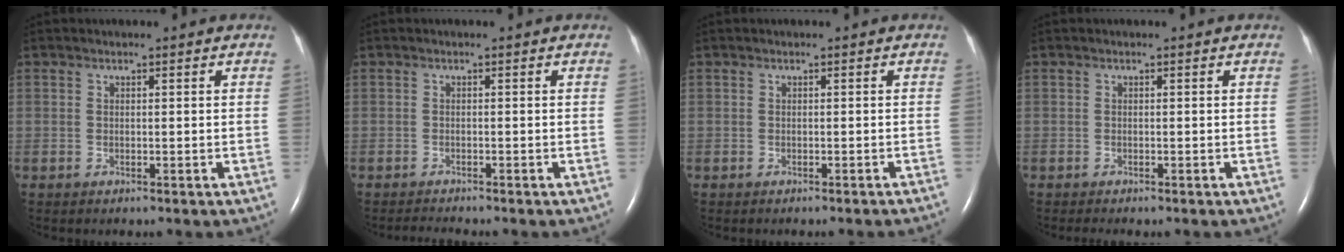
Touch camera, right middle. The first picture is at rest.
{"total": 1.5, "force": [-1.4, -0.4, 0.1], "torque": [-0.013, -0.010, -0.024]}
{"total": 2.4, "force": [-2.2, -0.5, 0.9], "torque": [-0.012, 0.000, -0.023]}
{"total": 1.1, "force": [-0.9, 0.1, 0.6], "torque": [-0.011, -0.003, -0.009]}